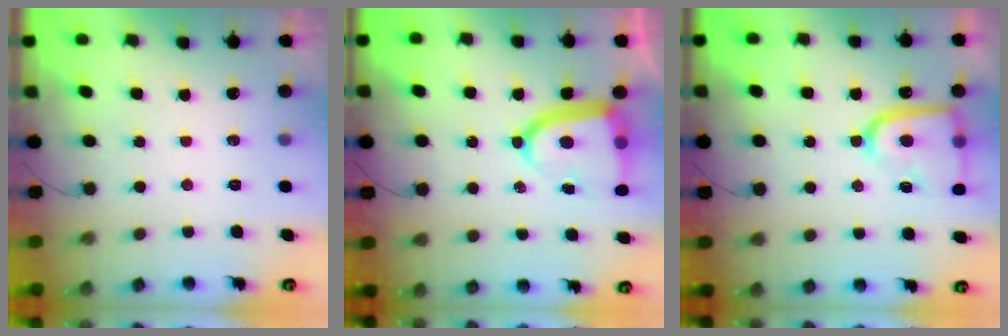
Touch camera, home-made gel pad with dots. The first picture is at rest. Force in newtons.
{"total": 14.7, "press": 14.6, "slide": 1.5}
{"total": 16.2, "press": 16.1, "slide": 1.5}